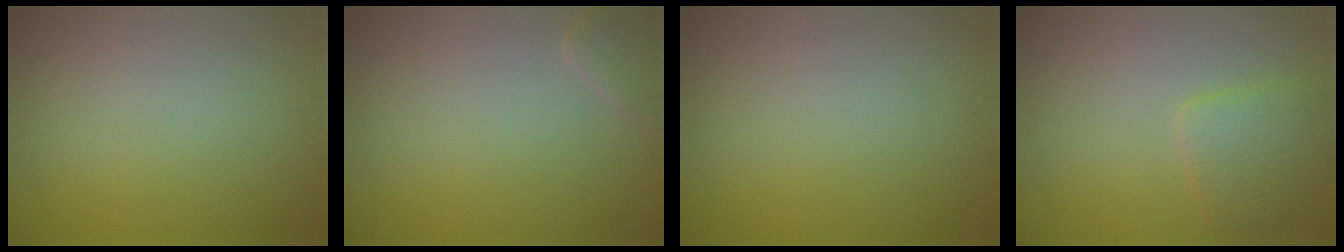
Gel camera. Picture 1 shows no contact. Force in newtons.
{"total": 1.7, "press": 1.7, "slide": 0.1}
{"total": 0.0}
{"total": 3.0, "press": 3.0, "slide": 0.2}